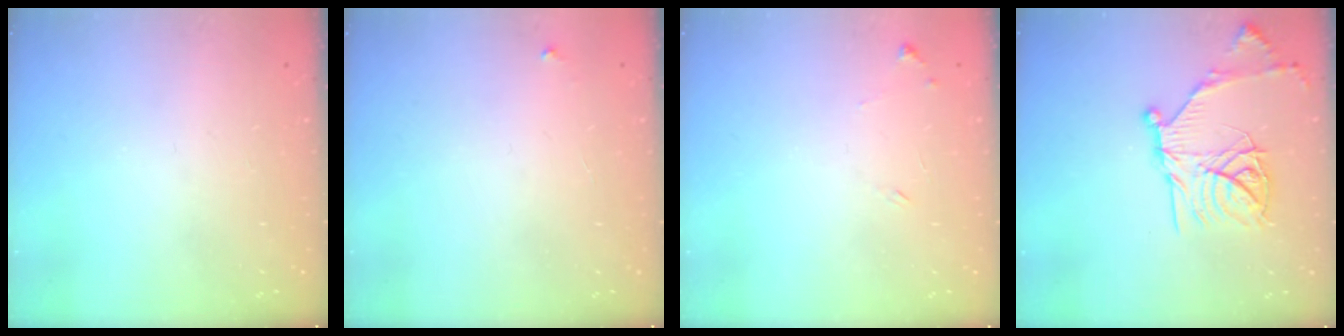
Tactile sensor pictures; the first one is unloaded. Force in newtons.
{"total": 2.2, "press": 2.2, "slide": 0.1}
{"total": 5.5, "press": 5.4, "slide": 0.4}
{"total": 19.9, "press": 19.8, "slide": 1.5}